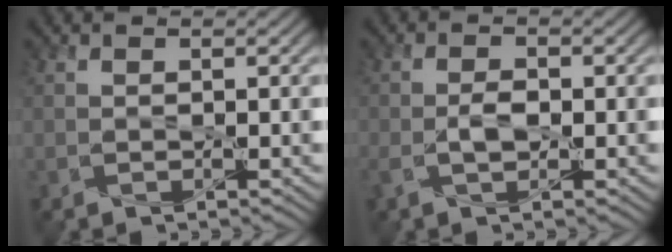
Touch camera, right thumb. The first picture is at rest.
{"total": 3.1, "force": [-0.8, 1.6, 2.5], "torque": [-0.057, -0.002, -0.016]}